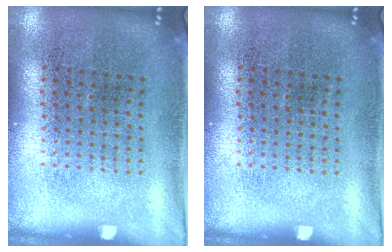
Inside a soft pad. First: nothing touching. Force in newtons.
{"total": 0.0}